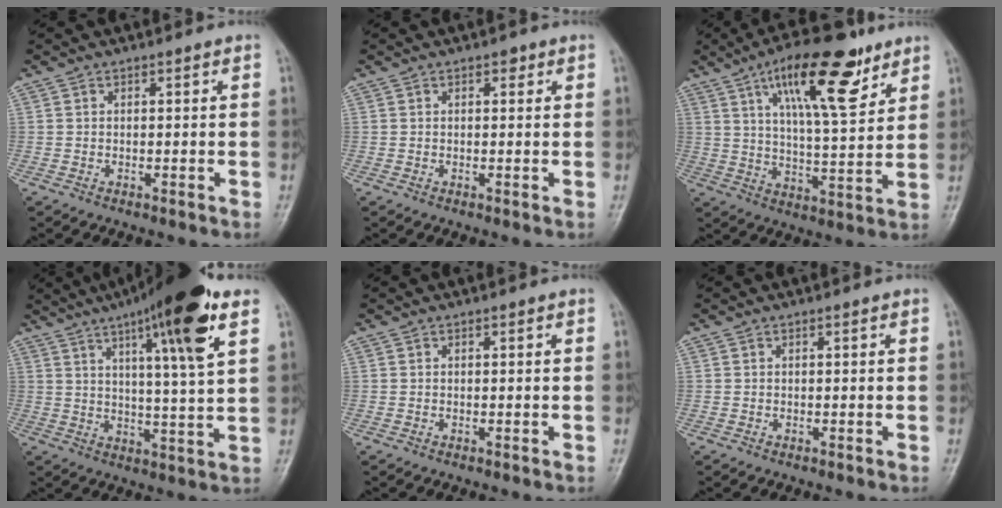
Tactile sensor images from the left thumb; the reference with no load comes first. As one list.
[{"total": 1.2, "force": [0.6, 0.7, 0.7], "torque": [0.001, 0.000, 0.005]}, {"total": 17.2, "force": [9.5, 5.8, 13.2], "torque": [-0.181, -0.038, 0.153]}, {"total": 17.0, "force": [8.8, 2.2, 14.4], "torque": [-0.218, -0.024, 0.131]}, {"total": 0.0}, {"total": 0.0}]